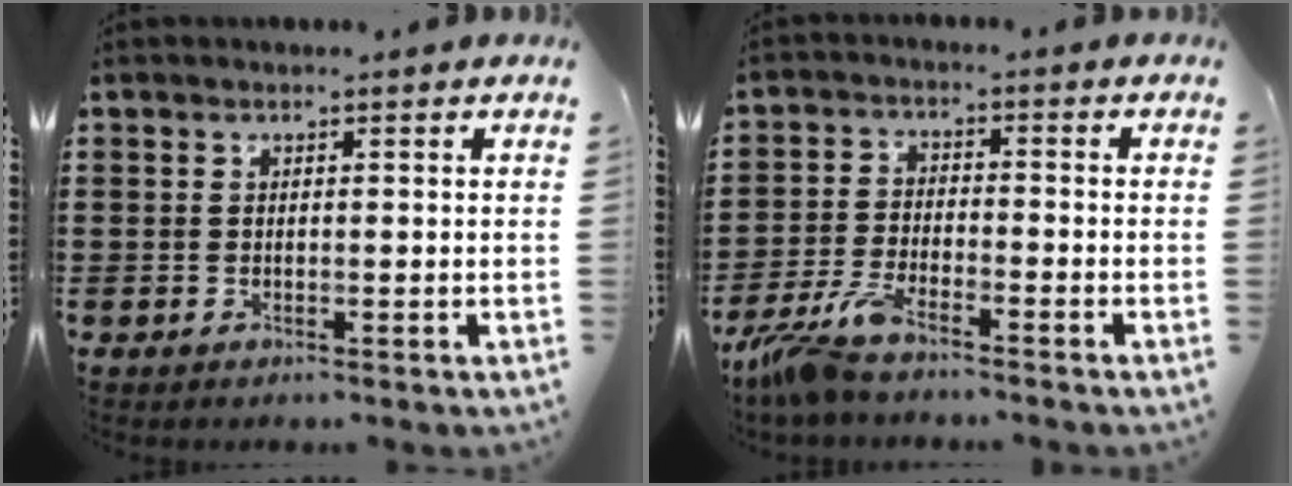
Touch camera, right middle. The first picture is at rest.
{"total": 6.2, "force": [-5.1, 0.9, 3.4], "torque": [-0.096, -0.013, -0.105]}